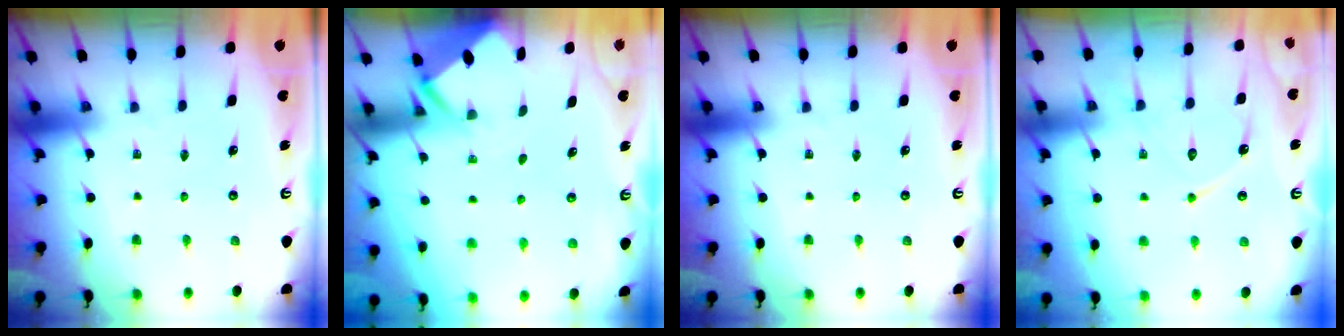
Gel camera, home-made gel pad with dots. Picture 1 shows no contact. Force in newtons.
{"total": 2.5, "press": 2.5, "slide": 0.2}
{"total": 0.0}
{"total": 13.3, "press": 13.2, "slide": 1.3}